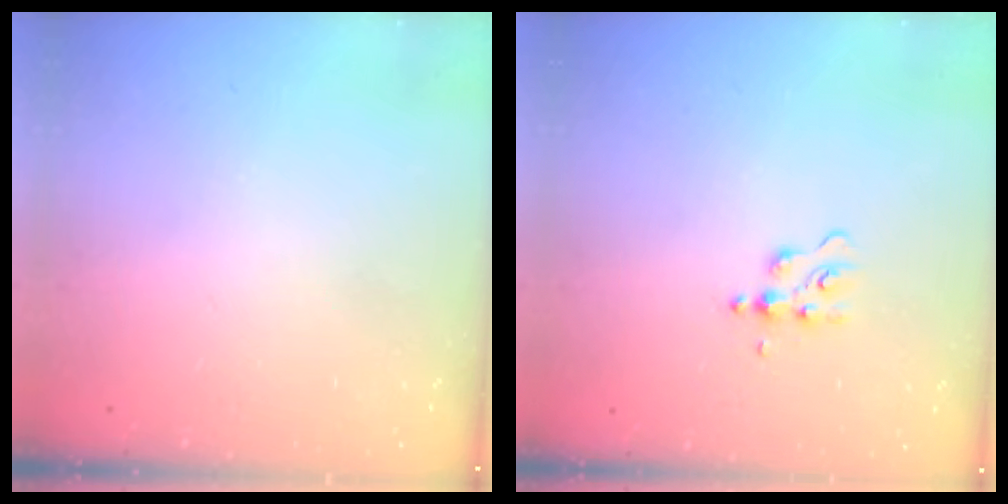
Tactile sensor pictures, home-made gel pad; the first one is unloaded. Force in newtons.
{"total": 4.8, "press": 4.7, "slide": 0.5}